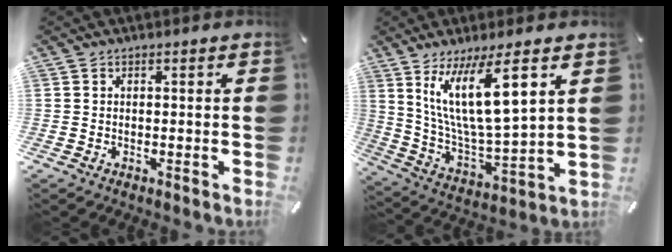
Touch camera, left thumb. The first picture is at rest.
{"total": 16.3, "force": [8.8, 3.7, 13.2], "torque": [-0.271, -0.039, 0.142]}